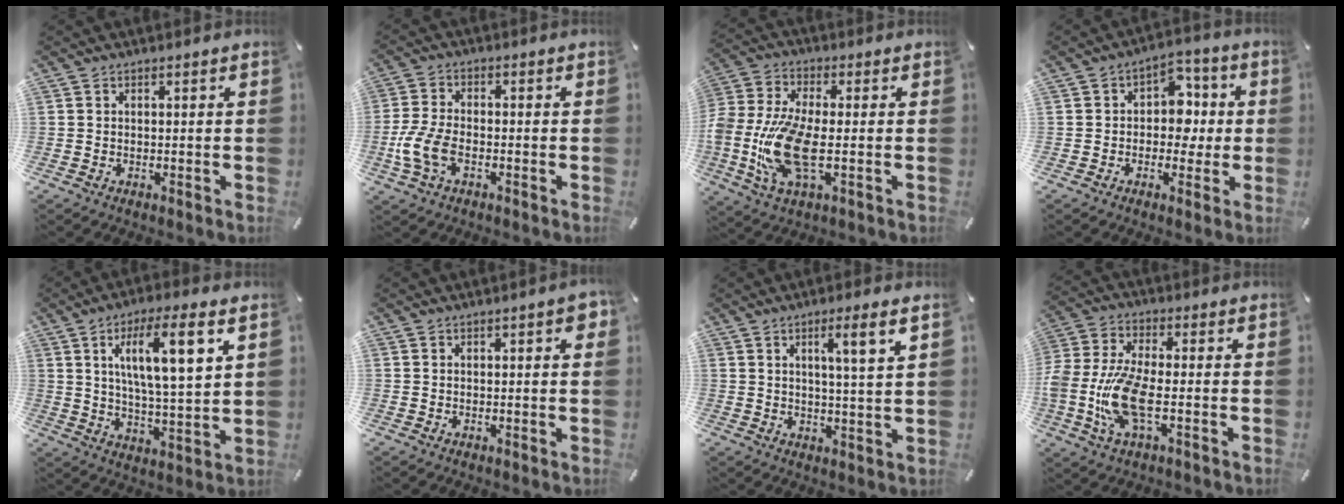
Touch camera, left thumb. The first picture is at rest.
{"total": 8.0, "force": [-2.8, 4.5, 6.0], "torque": [-0.133, 0.001, -0.049]}
{"total": 15.7, "force": [-2.5, 6.7, 13.9], "torque": [-0.313, -0.023, -0.048]}
{"total": 8.3, "force": [-0.6, 6.7, 4.9], "torque": [-0.059, 0.010, -0.014]}
{"total": 13.9, "force": [6.3, 3.9, 11.7], "torque": [-0.197, -0.009, 0.100]}
{"total": 2.4, "force": [0.8, 1.0, 2.1], "torque": [-0.032, 0.002, 0.010]}
{"total": 6.8, "force": [3.2, 0.0, 5.9], "torque": [-0.106, -0.010, 0.048]}
{"total": 13.3, "force": [-3.1, 5.1, 11.8], "torque": [-0.262, -0.018, -0.058]}